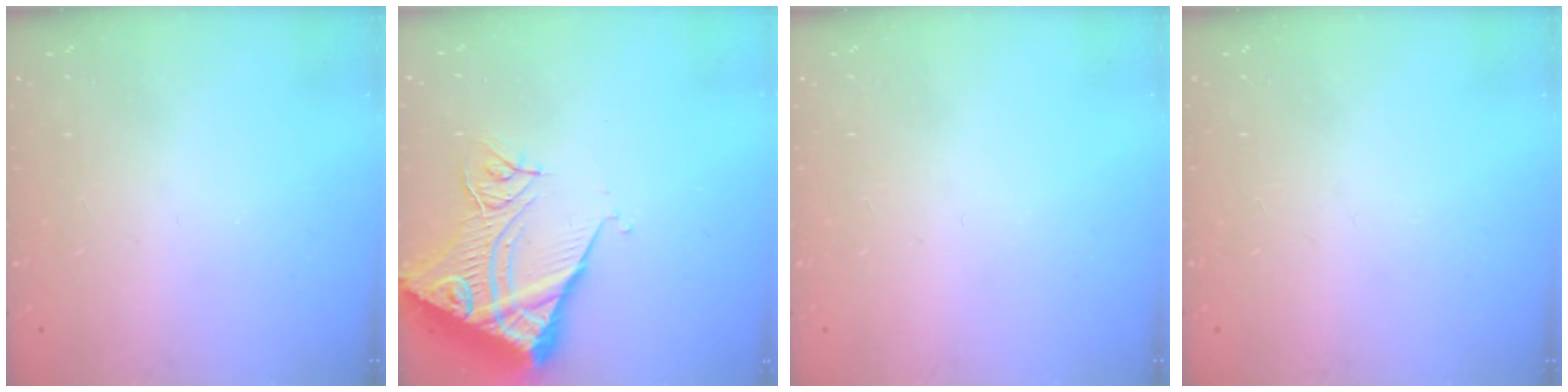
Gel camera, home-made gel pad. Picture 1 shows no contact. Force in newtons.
{"total": 13.1, "press": 13.0, "slide": 1.7}
{"total": 0.0}
{"total": 0.0}